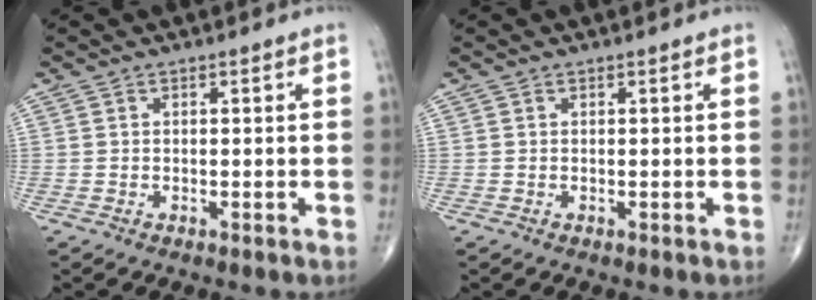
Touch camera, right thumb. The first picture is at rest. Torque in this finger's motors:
{"motor_torque": [0.12, 0.09, 0.04, 0.03, 0.00]}